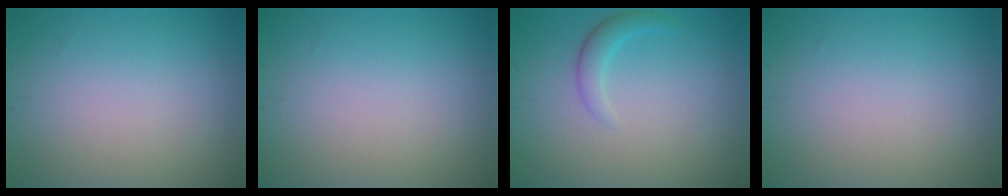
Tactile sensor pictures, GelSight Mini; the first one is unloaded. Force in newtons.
{"total": 0.0}
{"total": 1.8, "press": 1.8, "slide": 0.1}
{"total": 0.0}